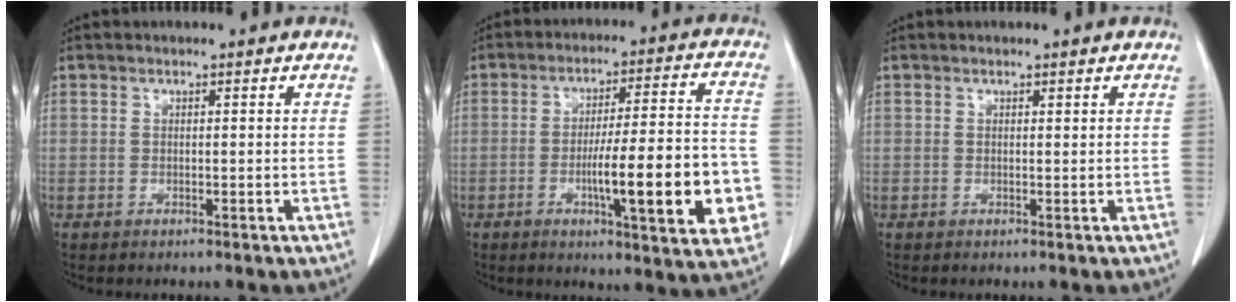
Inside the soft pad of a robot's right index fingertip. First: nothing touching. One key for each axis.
{"total": 17.0, "fx": -4.5, "fy": 2.3, "fz": 16.2, "tx": -0.205, "ty": 0.009, "tz": -0.057}
{"total": 0.0}